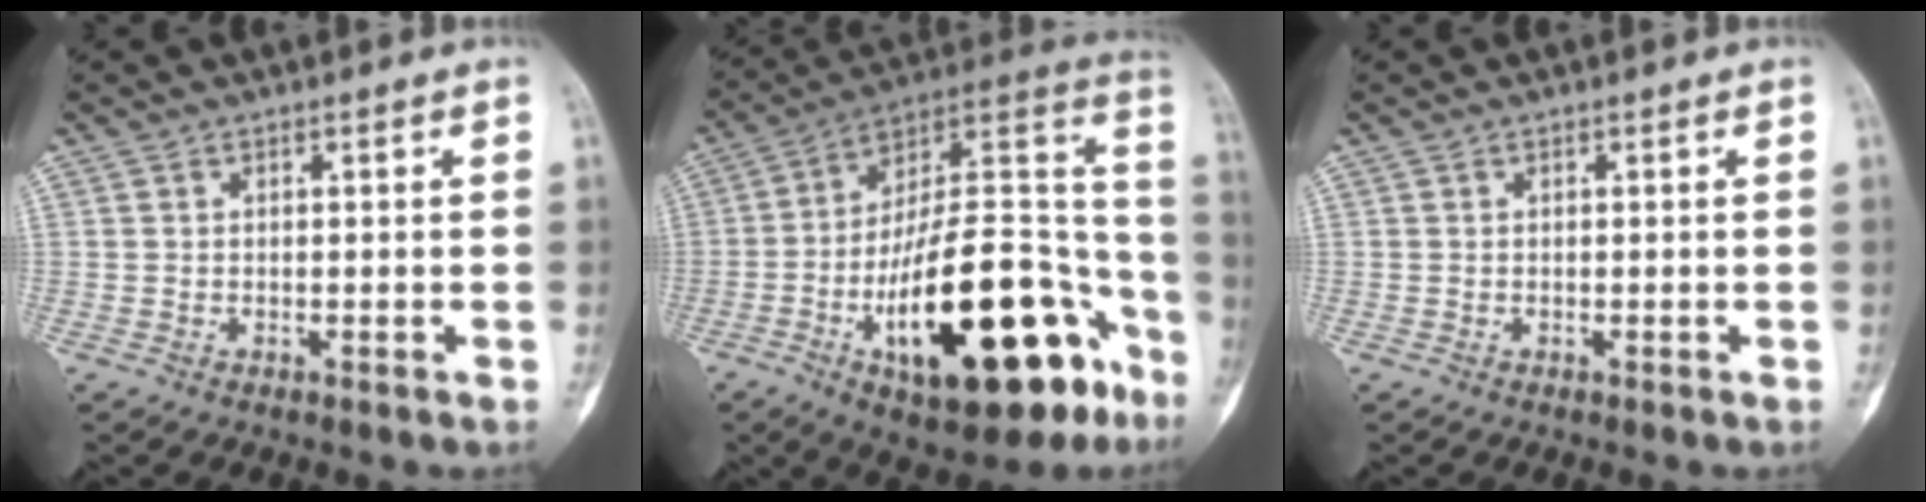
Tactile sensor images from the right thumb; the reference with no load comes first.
{"total": 32.1, "force": [-13.5, 12.7, 26.2], "torque": [-0.345, 0.073, -0.200]}
{"total": 0.0}